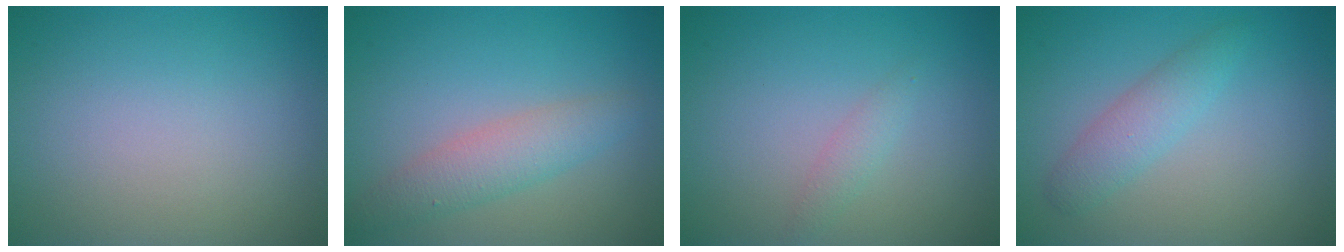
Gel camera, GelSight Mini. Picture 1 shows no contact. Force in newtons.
{"total": 3.2, "press": 3.2, "slide": 0.2}
{"total": 1.2, "press": 1.2, "slide": 0.0}
{"total": 2.4, "press": 2.4, "slide": 0.1}